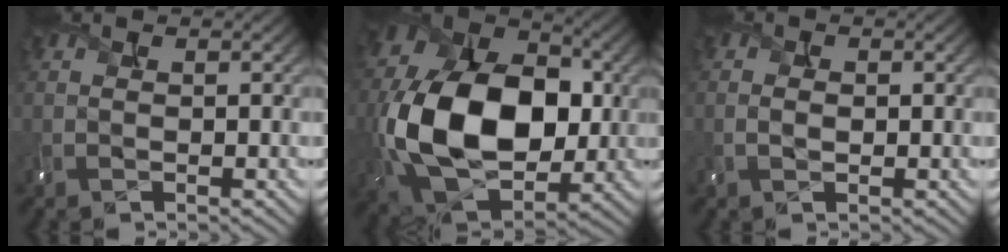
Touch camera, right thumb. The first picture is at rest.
{"total": 16.5, "force": [-1.1, 11.4, 12.0], "torque": [-0.247, -0.012, -0.014]}
{"total": 0.9, "force": [-0.4, 0.6, 0.5], "torque": [-0.009, 0.001, -0.001]}